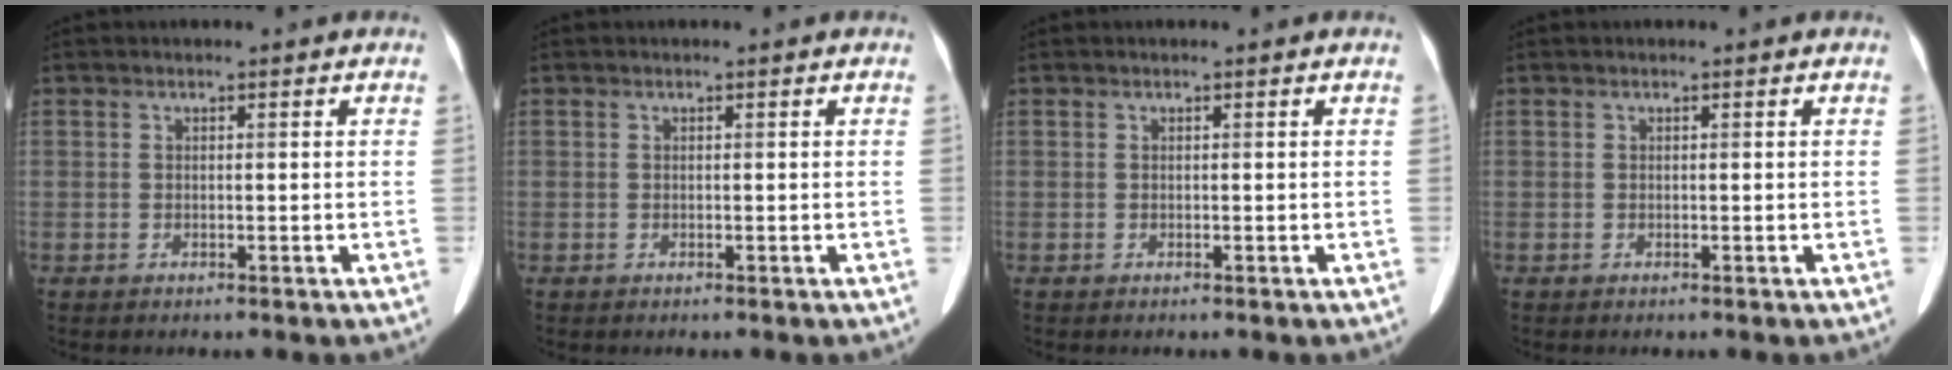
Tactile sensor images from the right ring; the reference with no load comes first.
{"total": 0.0}
{"total": 0.0}
{"total": 0.0}